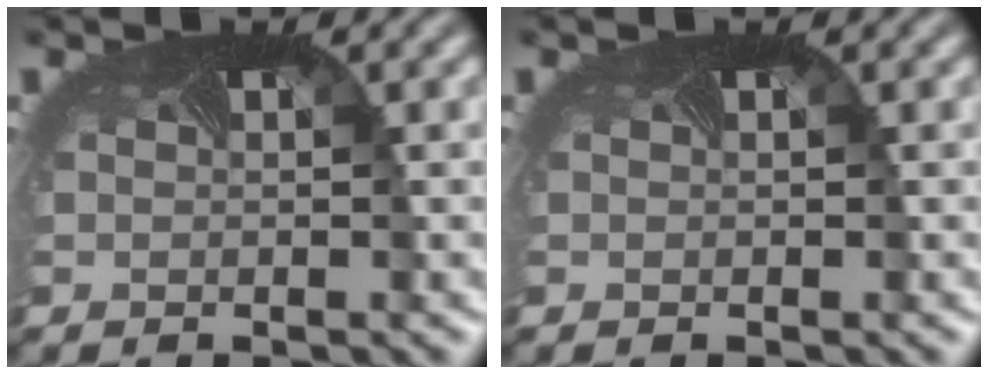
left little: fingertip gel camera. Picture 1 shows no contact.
{"total": 0.0}